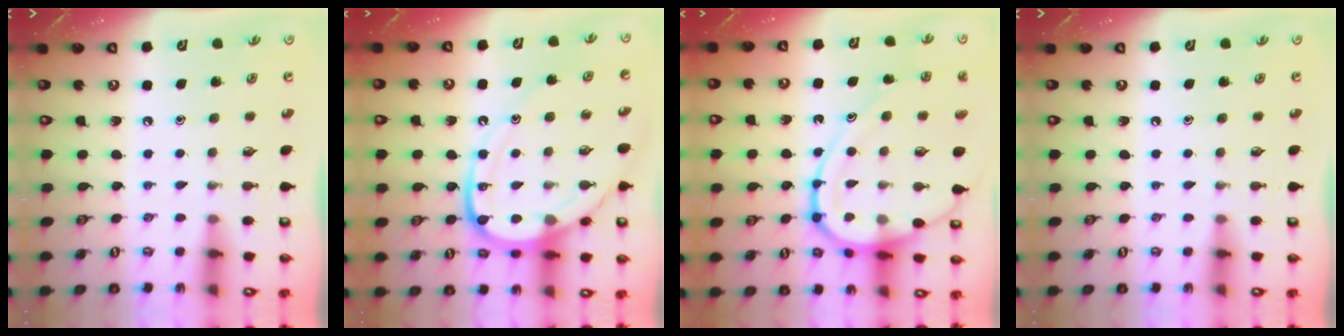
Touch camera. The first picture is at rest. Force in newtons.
{"total": 14.3, "press": 14.3, "slide": 1.2}
{"total": 13.9, "press": 13.8, "slide": 0.8}
{"total": 0.0}